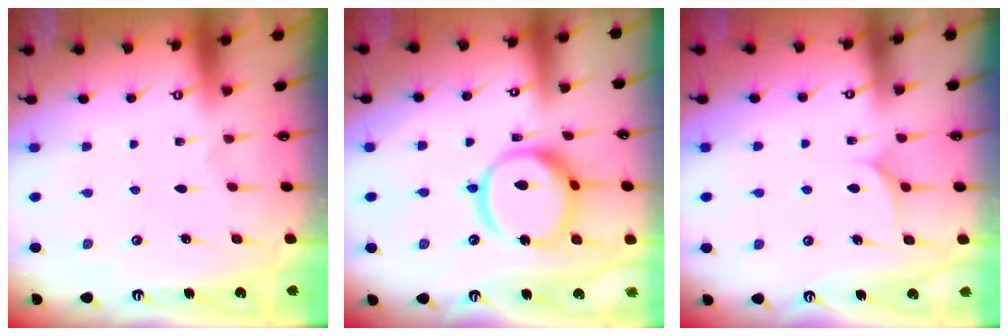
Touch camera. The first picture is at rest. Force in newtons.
{"total": 14.6, "press": 14.5, "slide": 1.4}
{"total": 6.7, "press": 6.7, "slide": 0.4}